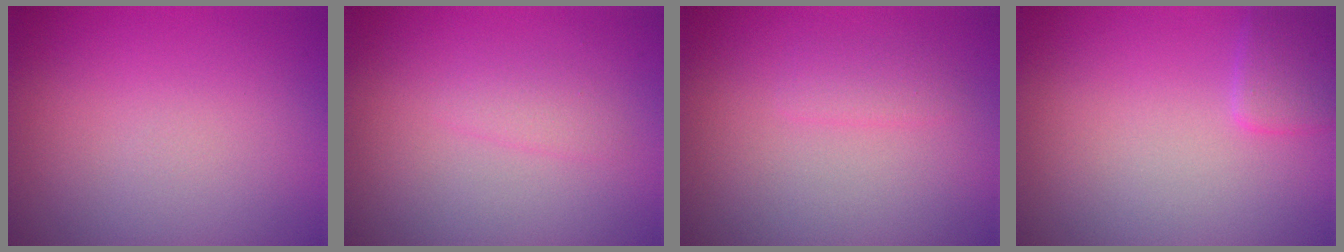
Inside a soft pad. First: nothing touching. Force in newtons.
{"total": 1.1, "press": 1.1, "slide": 0.1}
{"total": 1.1, "press": 1.1, "slide": 0.1}
{"total": 1.8, "press": 1.8, "slide": 0.1}